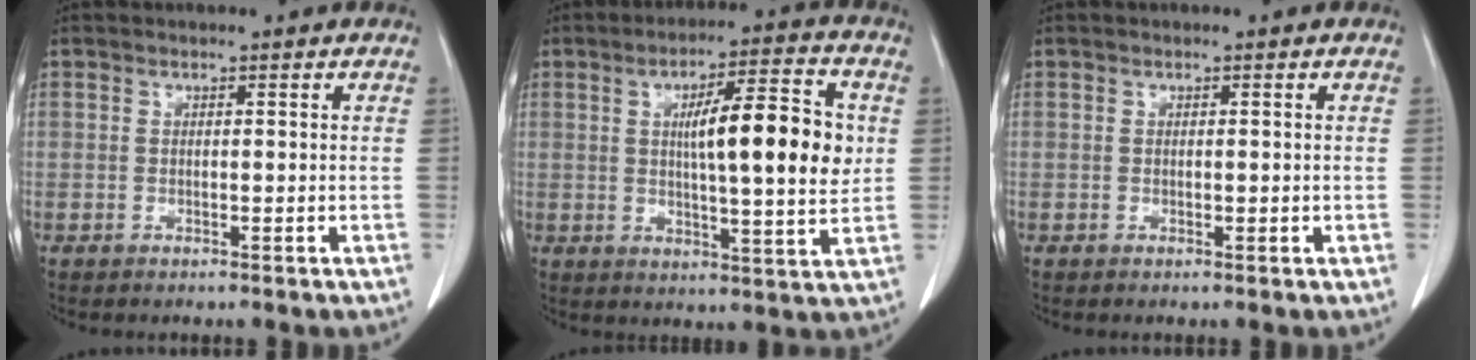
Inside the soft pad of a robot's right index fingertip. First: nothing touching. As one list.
[{"total": 13.4, "force": [2.0, 2.1, 13.1], "torque": [-0.196, 0.012, 0.026]}, {"total": 0.6, "force": [0.0, 0.3, 0.6], "torque": [-0.011, -0.002, 0.002]}]